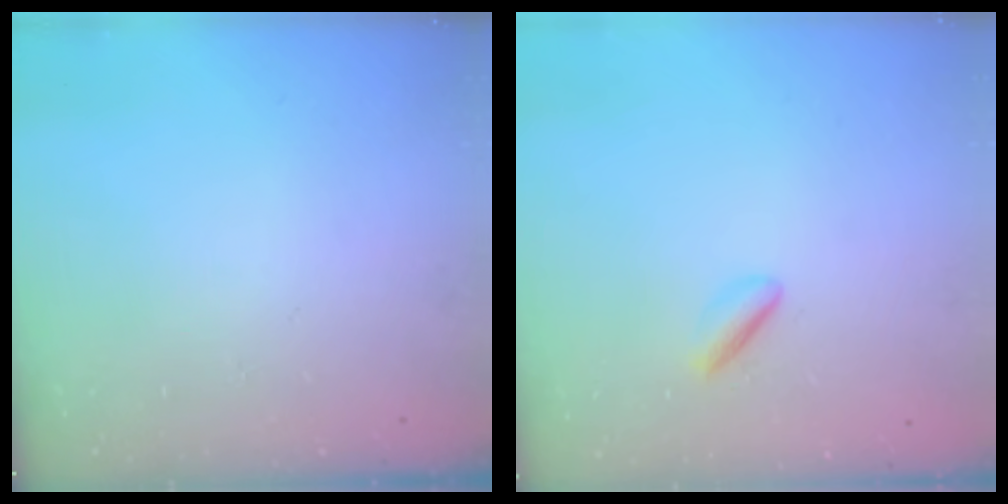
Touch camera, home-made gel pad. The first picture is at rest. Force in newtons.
{"total": 2.0, "press": 1.9, "slide": 0.6}